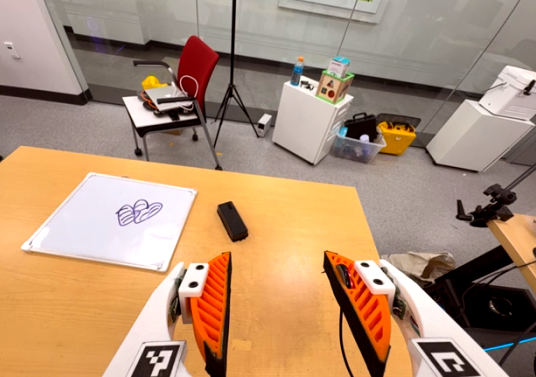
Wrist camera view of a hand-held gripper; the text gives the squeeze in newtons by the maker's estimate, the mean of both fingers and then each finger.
{"total": 0.0}